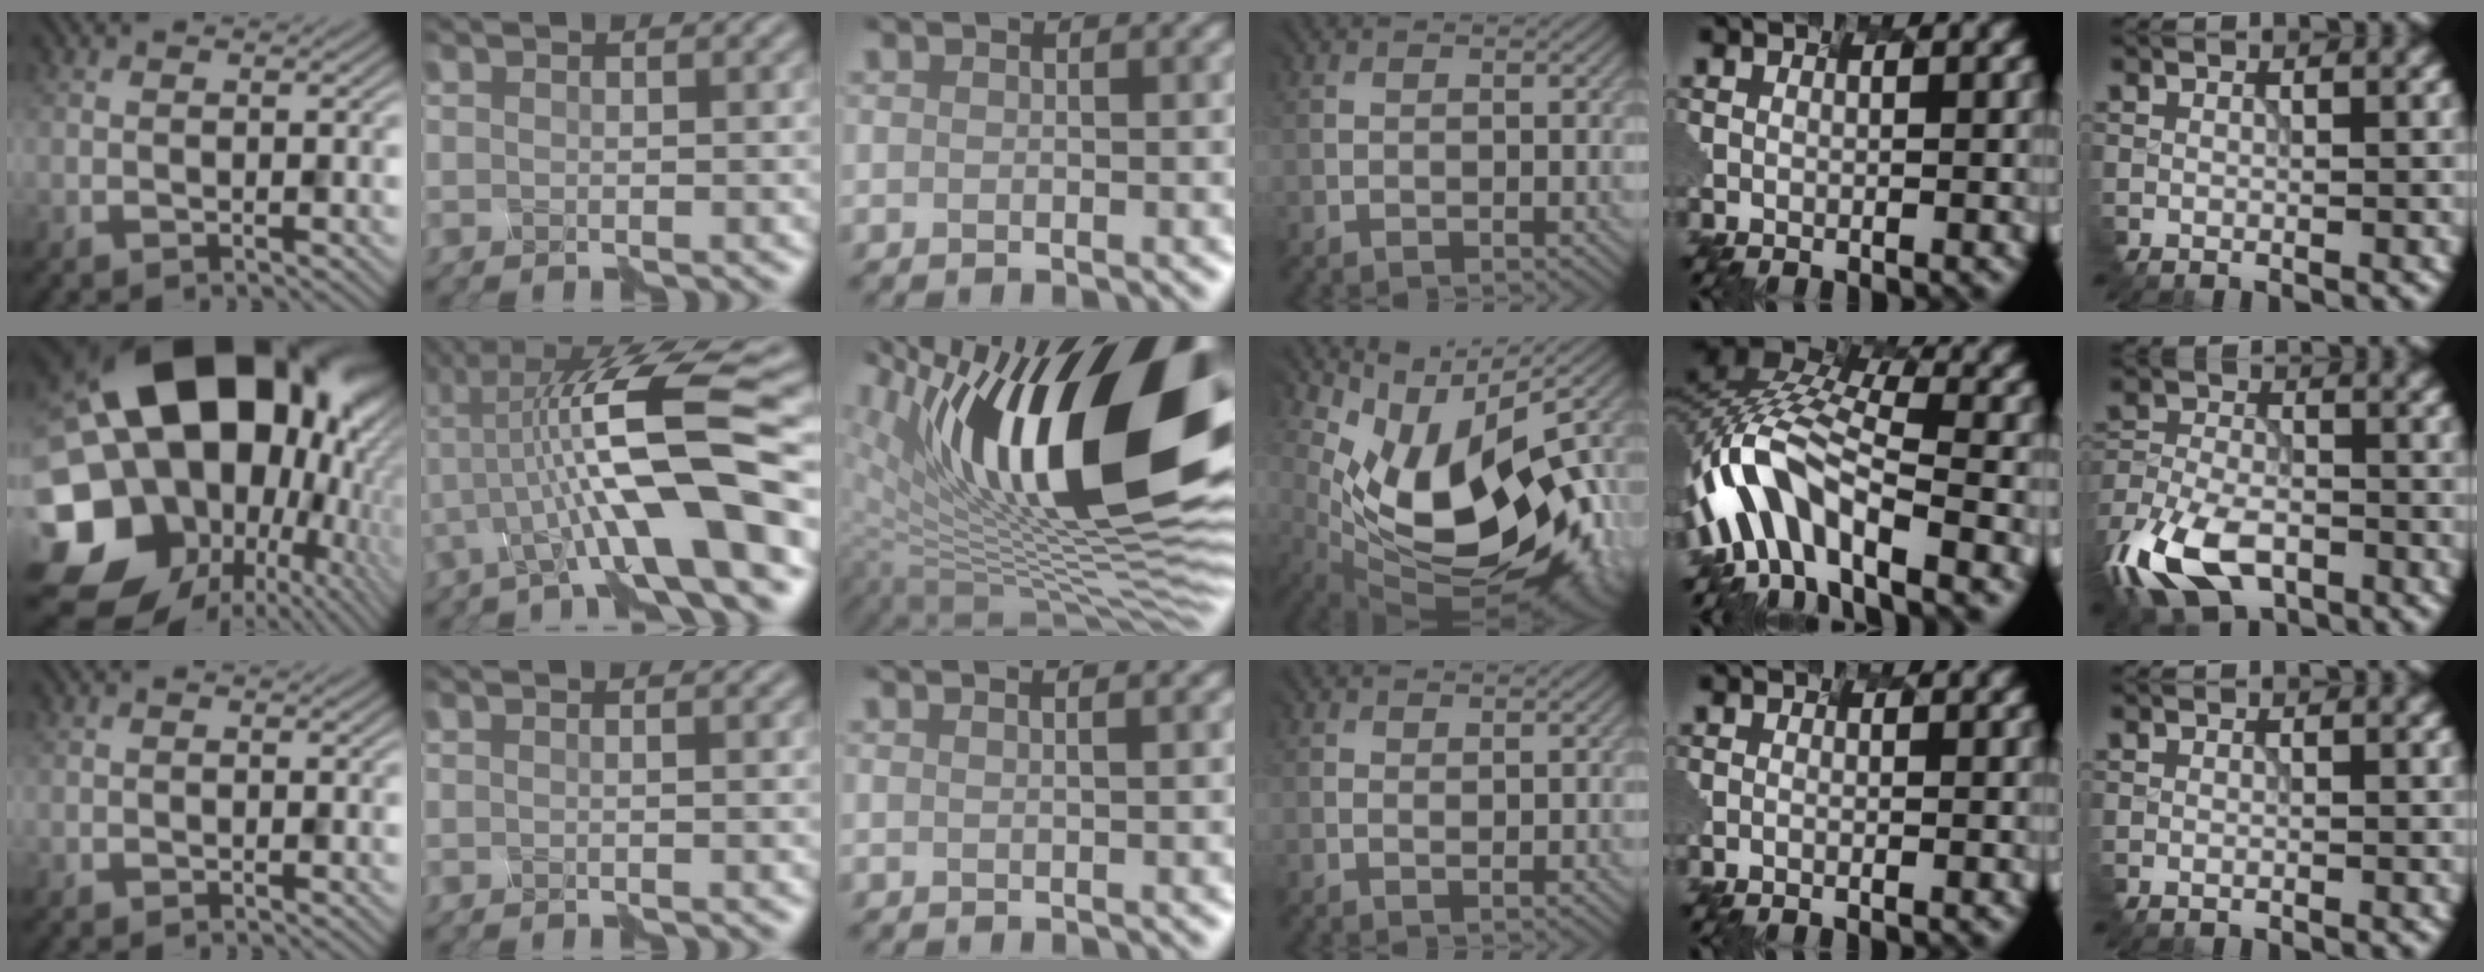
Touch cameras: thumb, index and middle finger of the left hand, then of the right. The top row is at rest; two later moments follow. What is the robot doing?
{"motion": "disassemble", "object": "markers"}